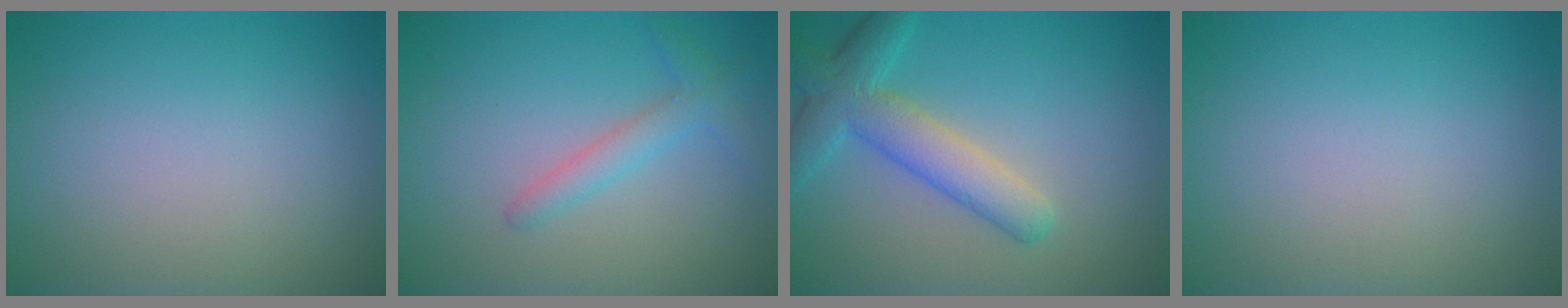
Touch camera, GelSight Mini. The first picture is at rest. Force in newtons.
{"total": 2.2, "press": 2.2, "slide": 0.1}
{"total": 5.1, "press": 5.1, "slide": 0.2}
{"total": 0.0}